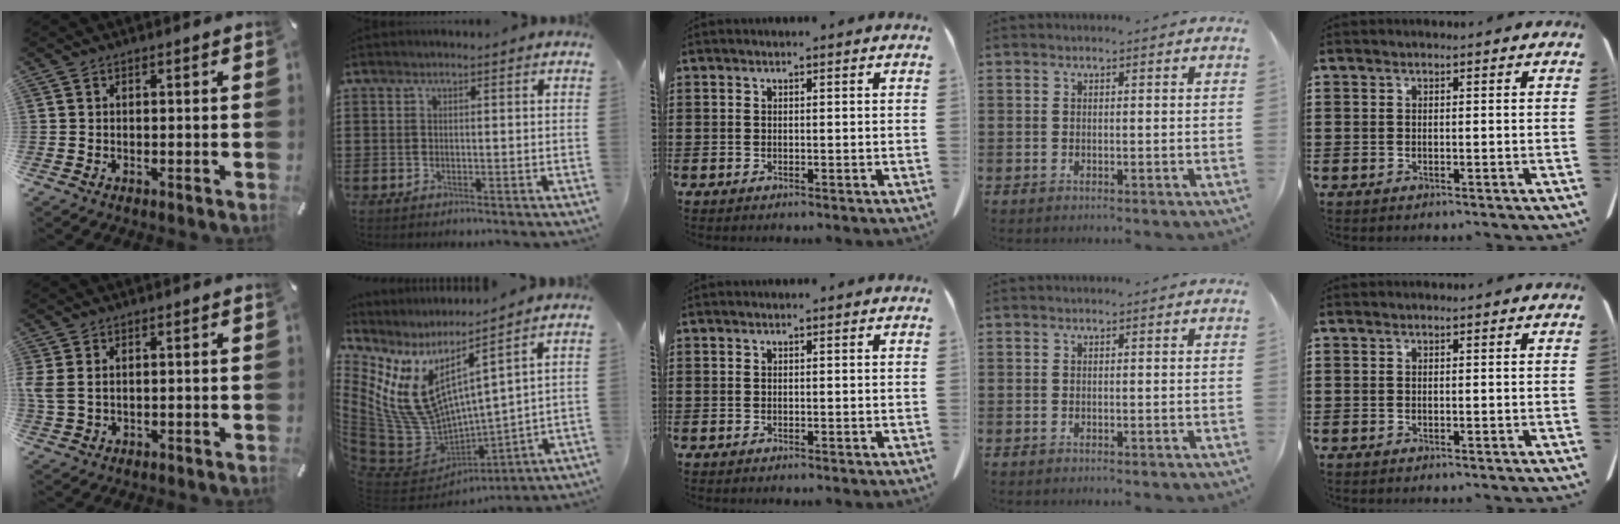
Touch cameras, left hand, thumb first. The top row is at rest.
{"thumb": {"total": 3.2, "force": [0.9, 2.0, 2.3], "torque": [-0.062, -0.003, 0.013]}, "index": {"total": 9.3, "force": [3.1, 5.2, 7.0], "torque": [-0.202, -0.064, 0.047]}}